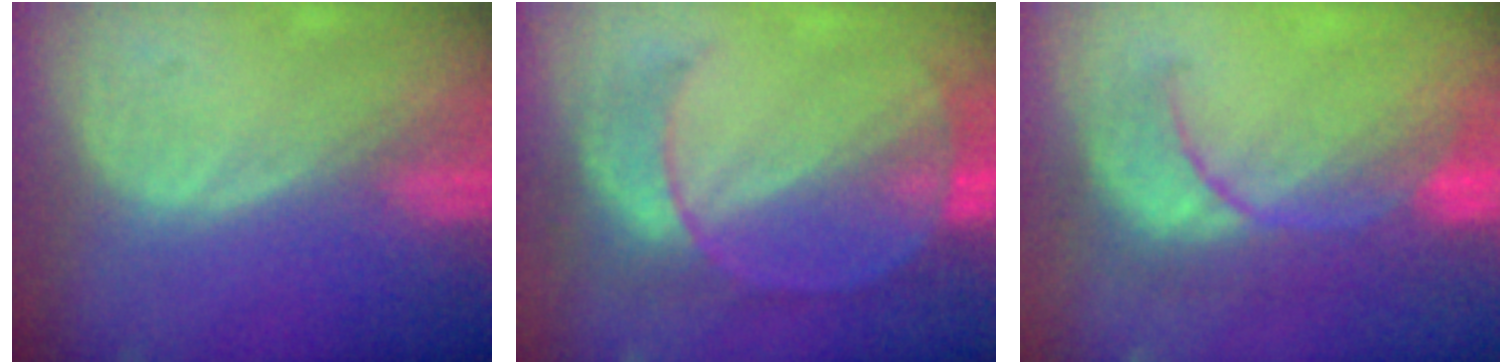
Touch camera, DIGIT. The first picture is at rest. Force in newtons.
{"total": 7.3, "press": 7.3, "slide": 0.2}
{"total": 8.3, "press": 8.3, "slide": 0.7}